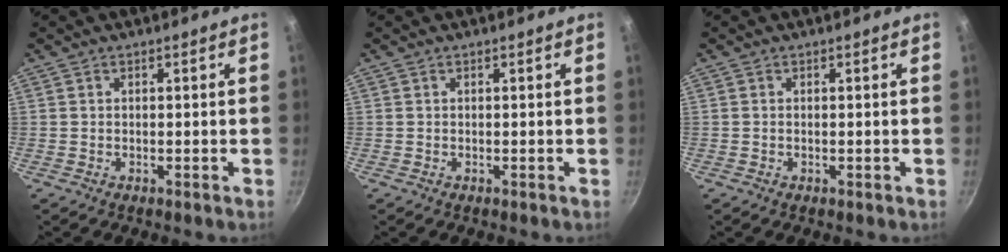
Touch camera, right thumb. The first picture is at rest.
{"total": 0.0}
{"total": 0.0}